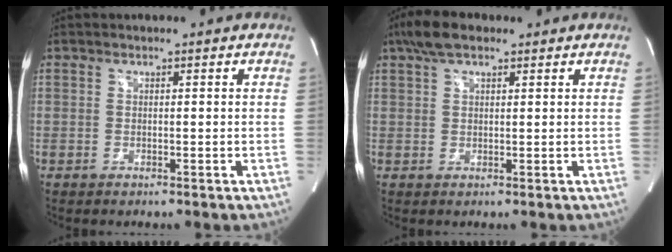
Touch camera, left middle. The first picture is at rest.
{"total": 5.2, "force": [3.6, 1.9, 3.2], "torque": [-0.073, 0.021, 0.066]}